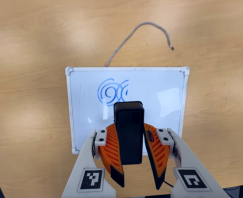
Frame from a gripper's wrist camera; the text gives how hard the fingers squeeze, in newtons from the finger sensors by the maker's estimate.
{"total": 9.5, "left": 8.8, "right": 10.1}